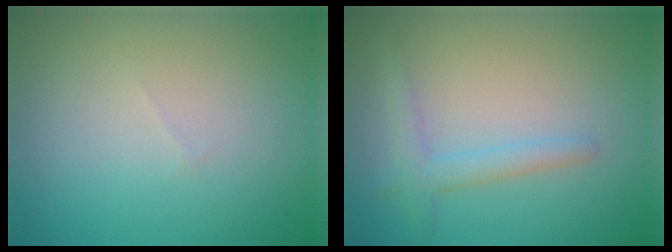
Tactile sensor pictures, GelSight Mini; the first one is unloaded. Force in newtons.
{"total": 2.2, "press": 2.2, "slide": 0.1}